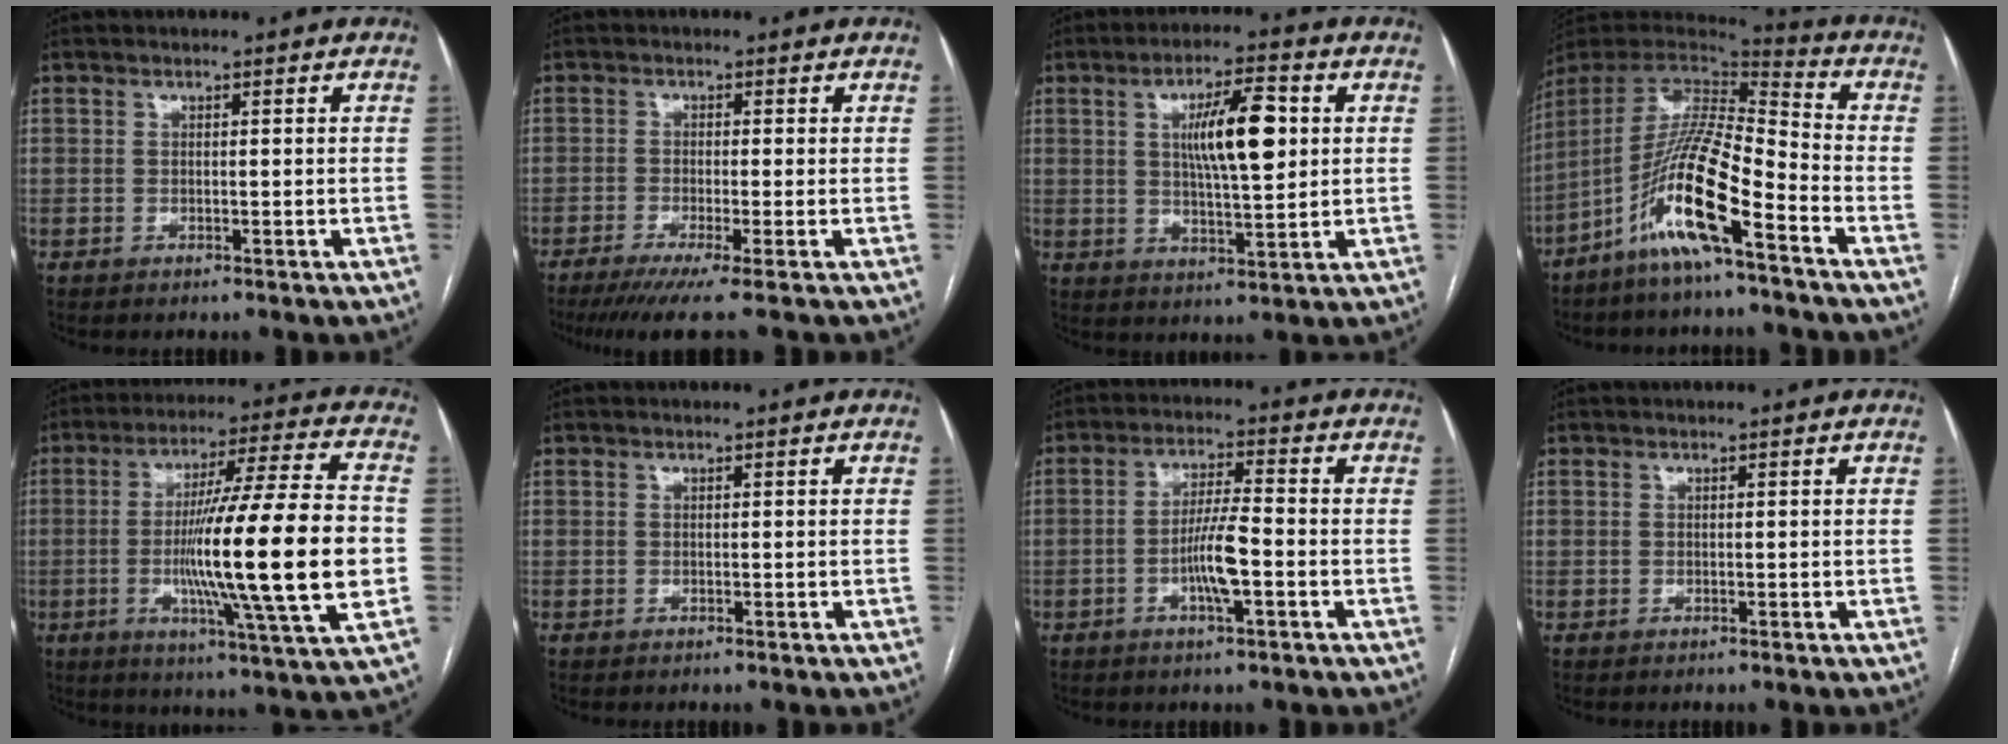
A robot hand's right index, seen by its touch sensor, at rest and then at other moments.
{"total": 6.0, "force": [-4.4, -0.9, 4.1], "torque": [-0.055, -0.016, -0.074]}
{"total": 10.3, "force": [2.2, 2.1, 9.9], "torque": [-0.170, 0.006, 0.038]}
{"total": 15.7, "force": [-8.4, 1.1, 13.1], "torque": [-0.263, -0.011, -0.163]}
{"total": 22.5, "force": [-2.6, -0.2, 22.3], "torque": [-0.347, -0.007, -0.052]}
{"total": 0.0}
{"total": 6.6, "force": [-2.0, 0.5, 6.3], "torque": [-0.125, 0.001, -0.037]}
{"total": 0.0}